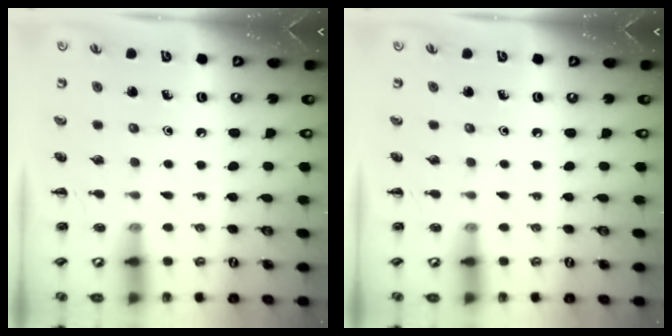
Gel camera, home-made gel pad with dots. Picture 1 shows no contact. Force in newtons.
{"total": 0.0}